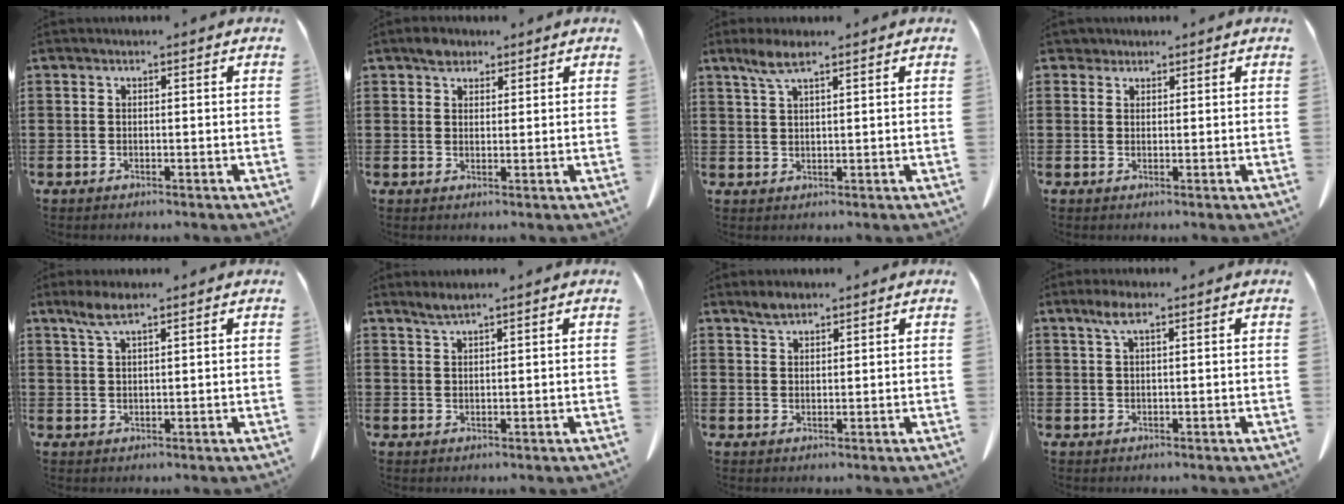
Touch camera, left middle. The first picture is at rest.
{"total": 2.7, "force": [2.0, 1.6, 0.7], "torque": [-0.010, 0.003, 0.038]}
{"total": 3.8, "force": [2.4, 0.7, 2.8], "torque": [-0.061, 0.003, 0.043]}
{"total": 1.5, "force": [1.3, 0.8, 0.0], "torque": [-0.007, 0.004, 0.027]}
{"total": 3.5, "force": [2.3, 0.6, 2.6], "torque": [-0.056, 0.002, 0.041]}
{"total": 1.7, "force": [1.4, 0.0, 0.9], "torque": [-0.019, 0.000, 0.027]}
{"total": 2.3, "force": [2.0, 0.8, 0.9], "torque": [-0.021, 0.003, 0.038]}
{"total": 3.2, "force": [1.6, 0.7, 2.7], "torque": [-0.056, 0.005, 0.026]}